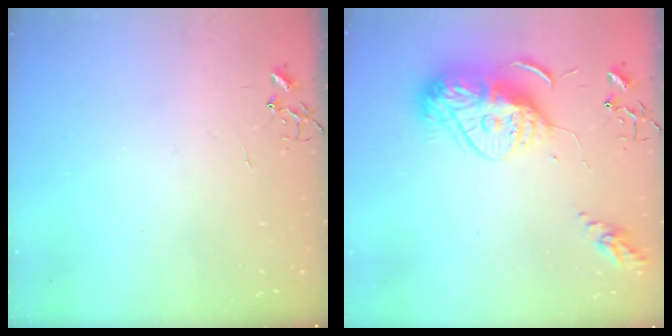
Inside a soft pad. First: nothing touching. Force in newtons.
{"total": 14.7, "press": 14.6, "slide": 1.3}